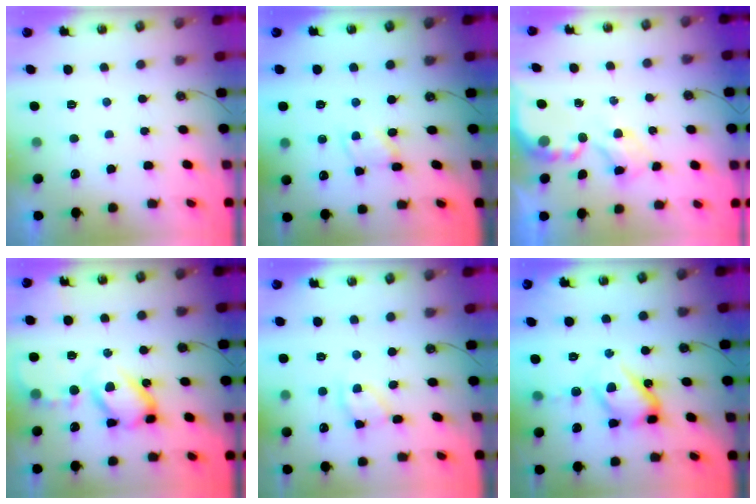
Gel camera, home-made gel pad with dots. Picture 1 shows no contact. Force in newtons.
{"total": 1.4, "press": 1.4, "slide": 0.2}
{"total": 4.3, "press": 4.3, "slide": 0.0}
{"total": 14.9, "press": 14.8, "slide": 1.4}
{"total": 10.1, "press": 10.1, "slide": 0.5}
{"total": 15.2, "press": 15.1, "slide": 0.8}